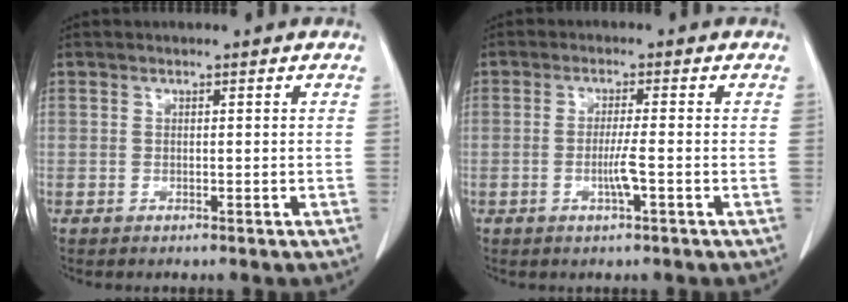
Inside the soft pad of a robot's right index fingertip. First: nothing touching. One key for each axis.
{"total": 3.3, "fx": -0.9, "fy": -0.2, "fz": 3.2, "tx": -0.063, "ty": -0.005, "tz": -0.019}